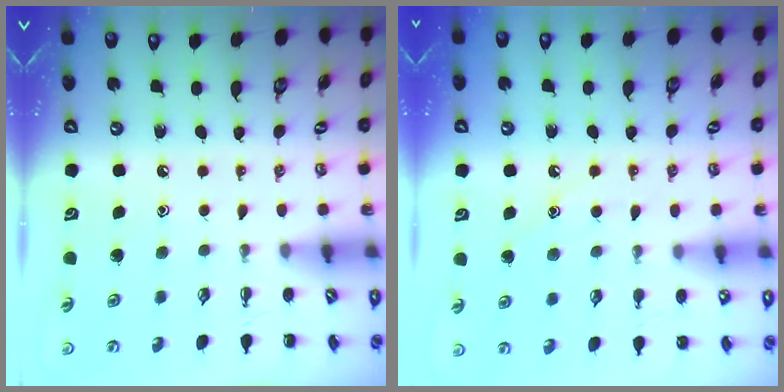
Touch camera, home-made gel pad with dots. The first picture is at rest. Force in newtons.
{"total": 8.7, "press": 8.5, "slide": 1.5}